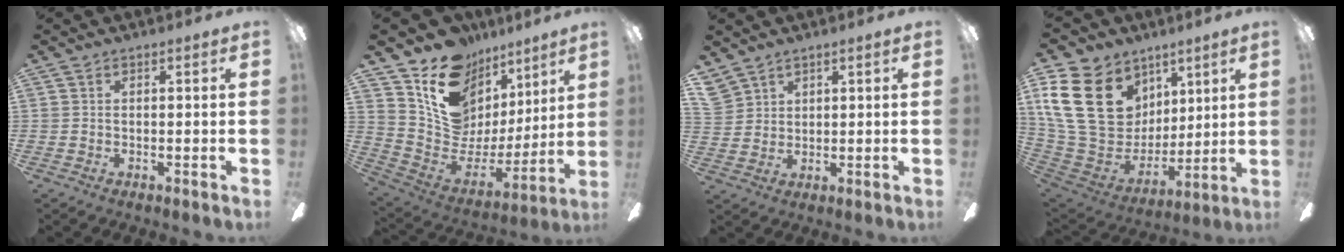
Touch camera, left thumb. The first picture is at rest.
{"total": 15.4, "force": [10.0, 10.3, 5.5], "torque": [-0.101, -0.077, 0.185]}
{"total": 4.4, "force": [3.4, 2.7, 0.6], "torque": [-0.026, -0.007, 0.068]}
{"total": 24.8, "force": [8.8, 18.4, 14.1], "torque": [-0.302, -0.028, 0.171]}